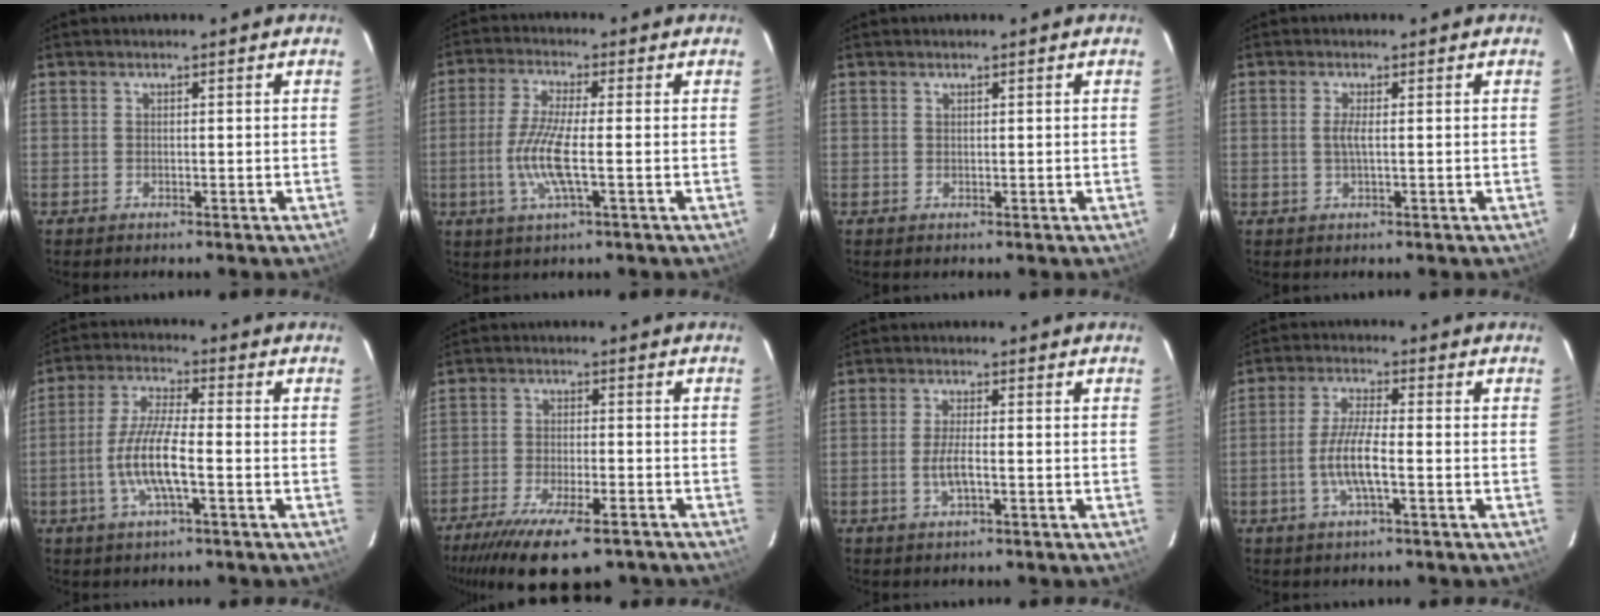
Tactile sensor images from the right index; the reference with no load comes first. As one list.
[{"total": 8.4, "force": [-1.7, 1.2, 8.2], "torque": [-0.173, -0.007, -0.037]}, {"total": 0.0}, {"total": 1.7, "force": [0.1, 0.0, 1.7], "torque": [-0.034, -0.001, -0.002]}, {"total": 9.5, "force": [-2.7, 1.7, 9.0], "torque": [-0.184, -0.002, -0.054]}, {"total": 15.8, "force": [-11.6, 4.5, 9.7], "torque": [-0.197, -0.044, -0.185]}, {"total": 3.7, "force": [-1.1, 0.8, 3.4], "torque": [-0.069, -0.004, -0.020]}, {"total": 7.0, "force": [-2.0, 1.2, 6.6], "torque": [-0.135, -0.002, -0.040]}]